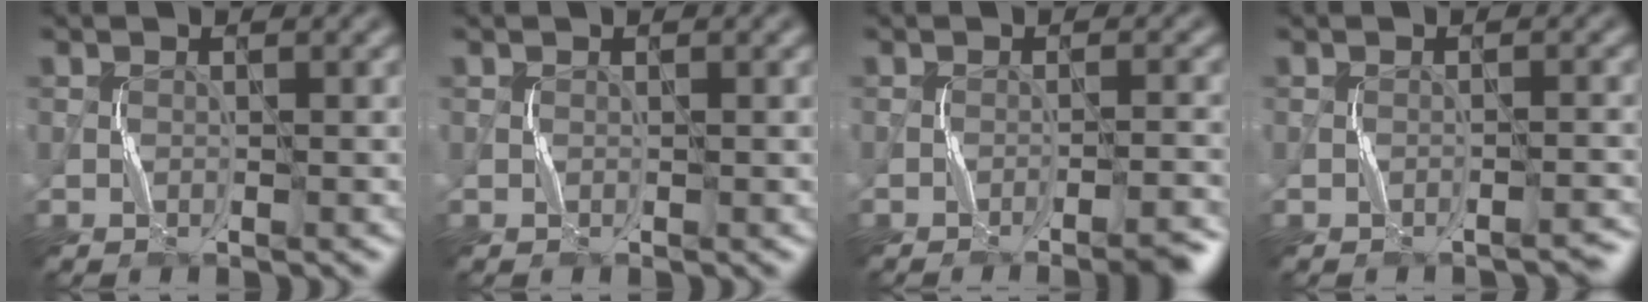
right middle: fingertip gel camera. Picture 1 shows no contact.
{"total": 0.0}
{"total": 3.0, "force": [-1.9, 0.3, 2.3], "torque": [-0.028, 0.011, -0.032]}
{"total": 1.2, "force": [-1.1, -0.1, 0.4], "torque": [-0.007, 0.006, -0.018]}